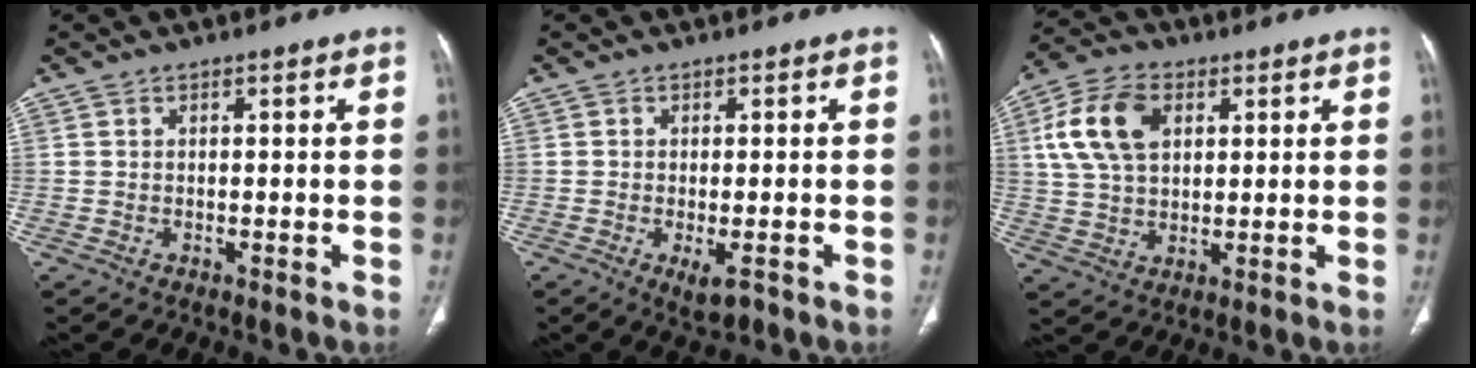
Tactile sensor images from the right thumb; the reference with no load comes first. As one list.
[{"total": 3.5, "force": [-1.5, 1.4, 2.8], "torque": [-0.044, -0.005, -0.018]}, {"total": 12.3, "force": [3.7, 7.9, 8.7], "torque": [-0.160, 0.007, 0.069]}]